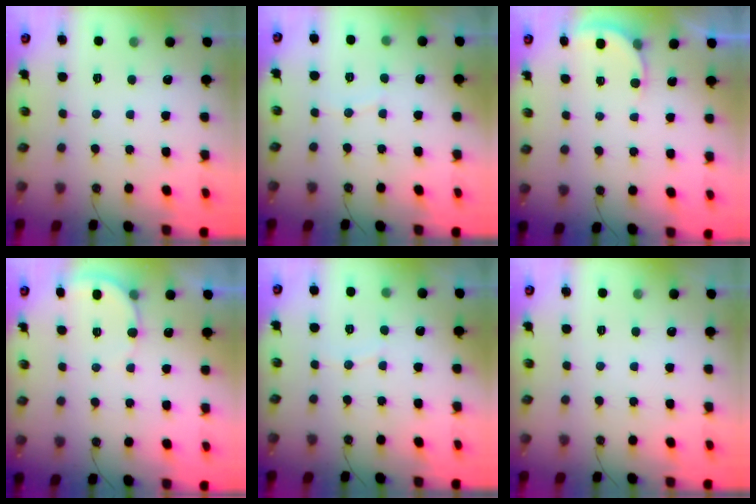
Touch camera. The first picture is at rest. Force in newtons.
{"total": 2.8, "press": 2.8, "slide": 0.3}
{"total": 2.1, "press": 2.1, "slide": 0.2}
{"total": 5.2, "press": 5.1, "slide": 1.0}
{"total": 2.8, "press": 2.8, "slide": 0.3}
{"total": 0.0}